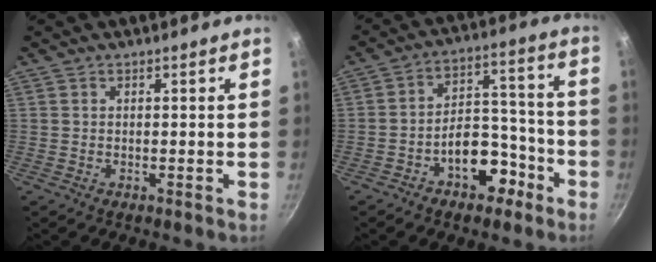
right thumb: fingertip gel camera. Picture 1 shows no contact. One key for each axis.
{"total": 11.2, "fx": -5.9, "fy": 6.8, "fz": 6.7, "tx": -0.057, "ty": 0.074, "tz": -0.080}